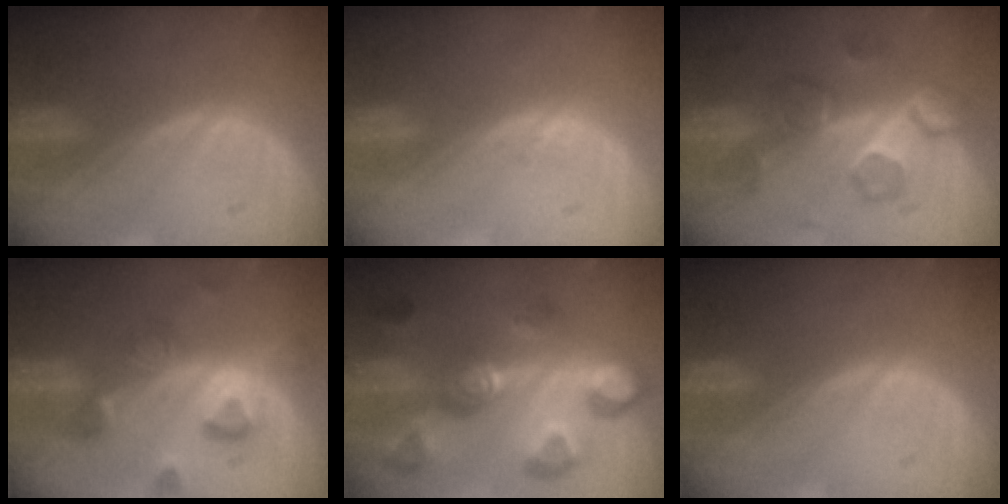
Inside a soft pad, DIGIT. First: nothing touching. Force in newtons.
{"total": 0.7, "press": 0.6, "slide": 0.3}
{"total": 8.5, "press": 7.7, "slide": 3.6}
{"total": 7.6, "press": 7.5, "slide": 1.6}
{"total": 11.0, "press": 10.0, "slide": 4.6}
{"total": 0.0}